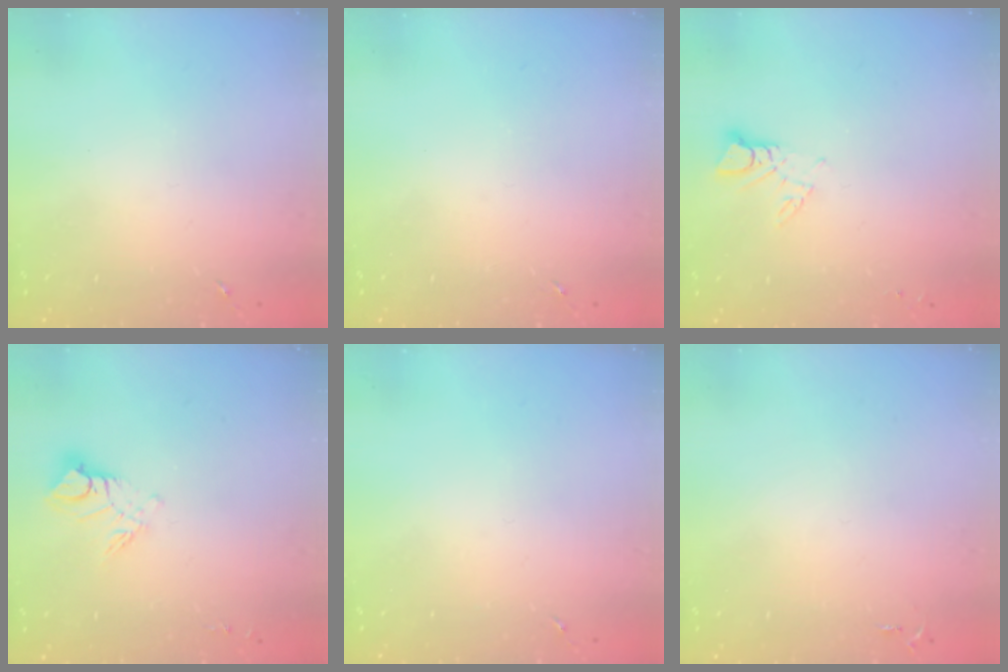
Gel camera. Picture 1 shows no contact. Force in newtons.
{"total": 0.0}
{"total": 3.8, "press": 3.8, "slide": 0.2}
{"total": 10.0, "press": 9.9, "slide": 1.0}
{"total": 0.0}
{"total": 2.6, "press": 2.6, "slide": 0.4}